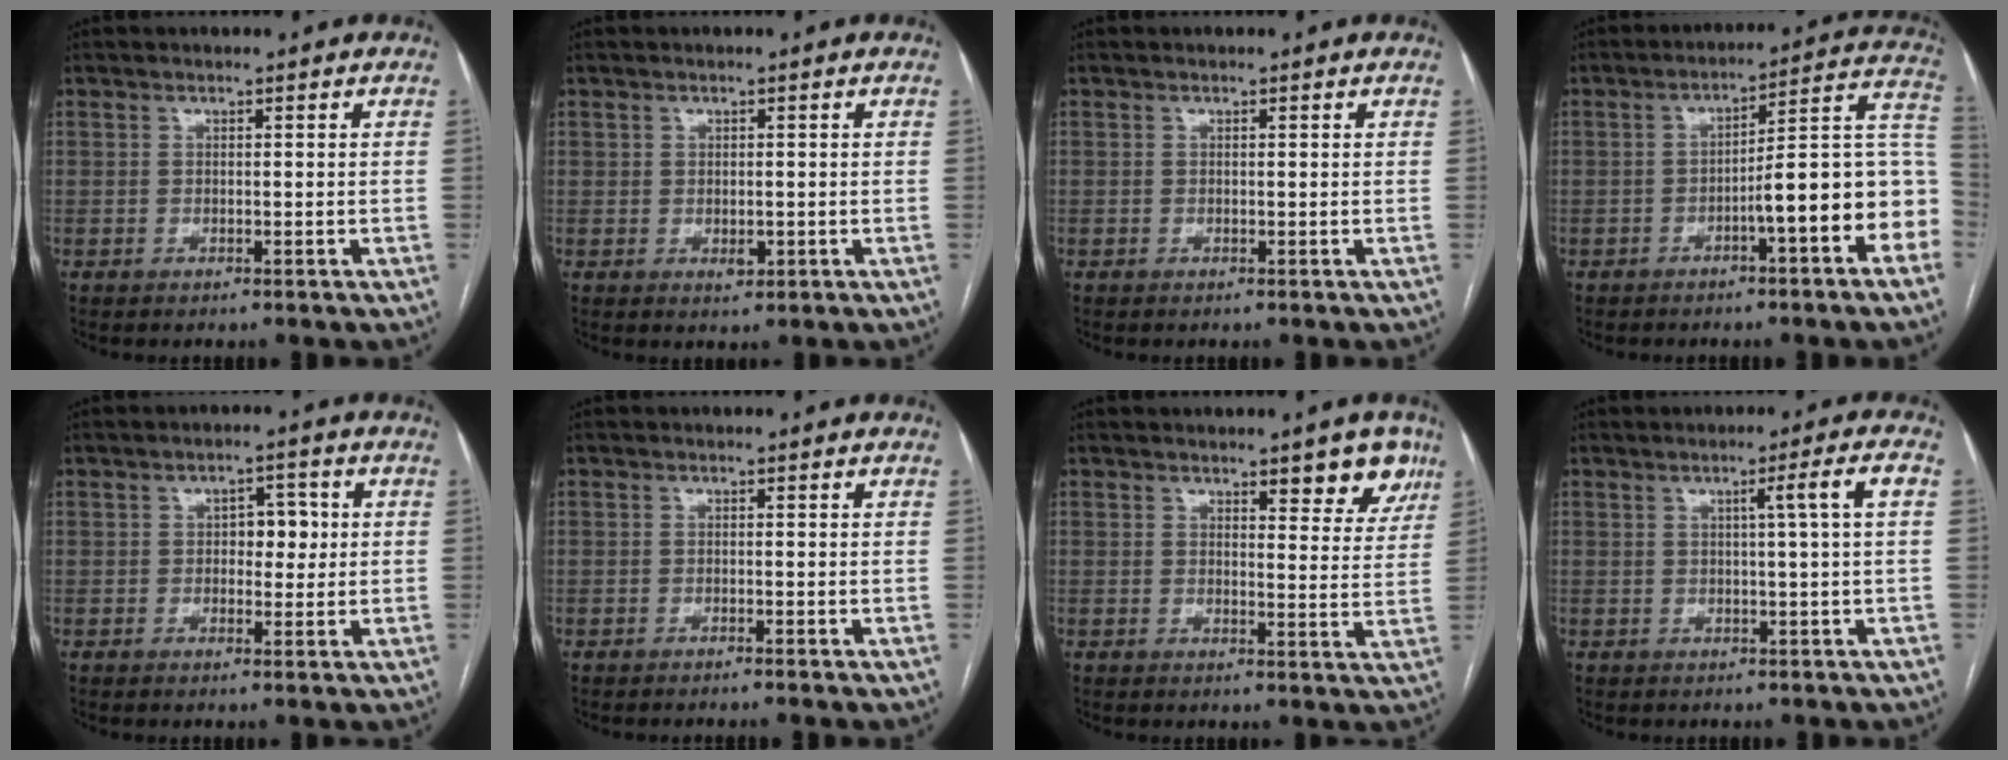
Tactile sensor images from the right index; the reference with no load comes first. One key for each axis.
{"total": 1.7, "fx": -0.2, "fy": 1.3, "fz": 1.1, "tx": -0.017, "ty": -0.002, "tz": 0.002}
{"total": 0.0}
{"total": 13.0, "fx": -4.5, "fy": 1.5, "fz": 12.1, "tx": -0.143, "ty": 0.041, "tz": -0.061}
{"total": 4.2, "fx": 0.4, "fy": 2.4, "fz": 3.3, "tx": -0.044, "ty": 0.013, "tz": 0.008}
{"total": 1.0, "fx": -0.8, "fy": -0.3, "fz": 0.4, "tx": -0.006, "ty": 0.003, "tz": -0.015}
{"total": 6.1, "fx": 4.1, "fy": 1.9, "fz": 4.0, "tx": -0.036, "ty": -0.004, "tz": 0.045}
{"total": 4.3, "fx": 0.7, "fy": -1.1, "fz": 4.1, "tx": -0.062, "ty": 0.006, "tz": 0.014}